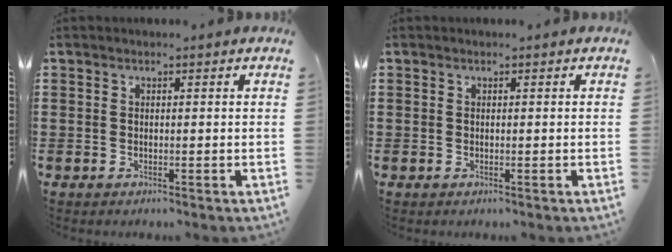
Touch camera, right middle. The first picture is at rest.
{"total": 0.0}